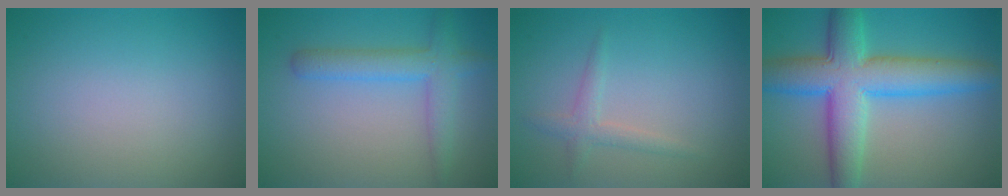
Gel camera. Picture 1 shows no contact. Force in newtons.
{"total": 3.5, "press": 3.5, "slide": 0.2}
{"total": 1.6, "press": 1.6, "slide": 0.0}
{"total": 8.9, "press": 8.9, "slide": 0.1}